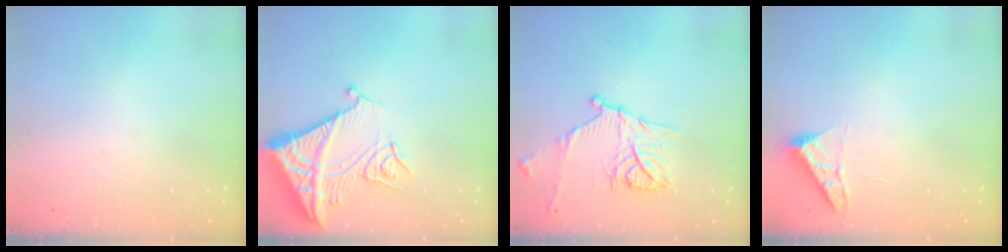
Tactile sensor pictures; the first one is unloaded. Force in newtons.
{"total": 13.8, "press": 13.7, "slide": 1.4}
{"total": 16.1, "press": 16.1, "slide": 1.3}
{"total": 4.0, "press": 4.0, "slide": 0.5}